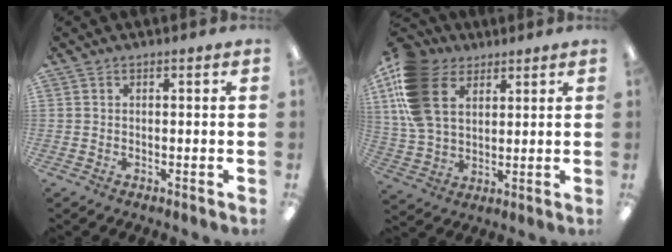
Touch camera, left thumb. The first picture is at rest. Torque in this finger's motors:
{"motor_torque": [-0.23, 0.68, 0.26, -0.33, 0.10]}